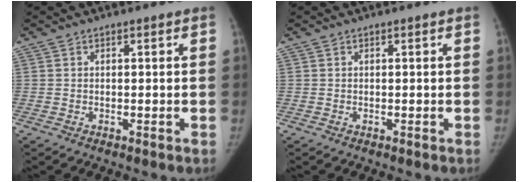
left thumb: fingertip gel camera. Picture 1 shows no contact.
{"total": 0.0}